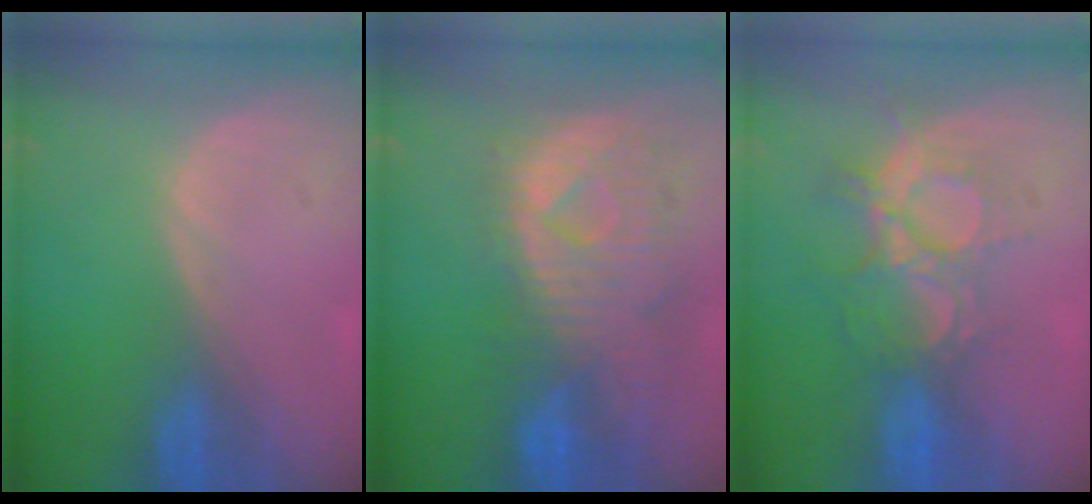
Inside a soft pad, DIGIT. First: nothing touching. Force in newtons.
{"total": 11.4, "press": 9.9, "slide": 5.7}
{"total": 9.3, "press": 7.9, "slide": 4.9}